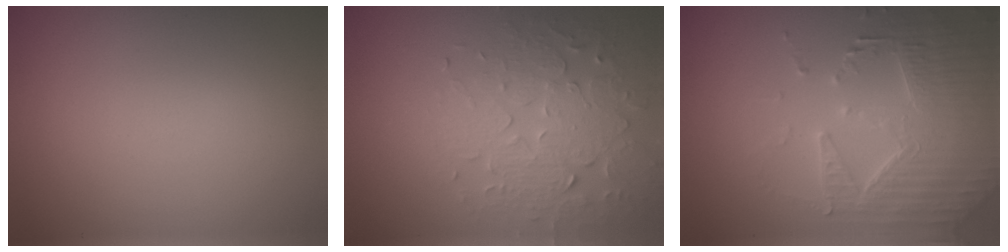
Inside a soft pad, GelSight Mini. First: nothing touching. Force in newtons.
{"total": 4.1, "press": 3.5, "slide": 2.2}
{"total": 4.7, "press": 4.5, "slide": 1.2}